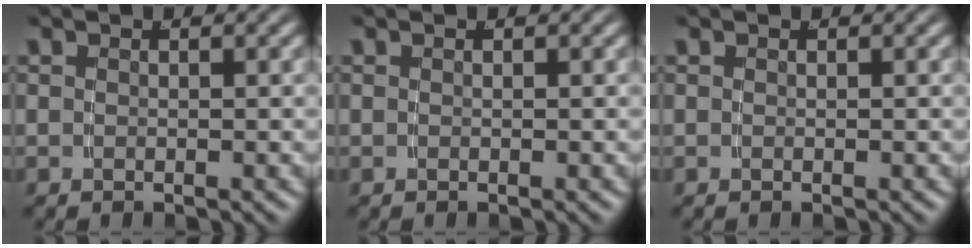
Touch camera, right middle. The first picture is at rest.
{"total": 0.0}
{"total": 0.0}